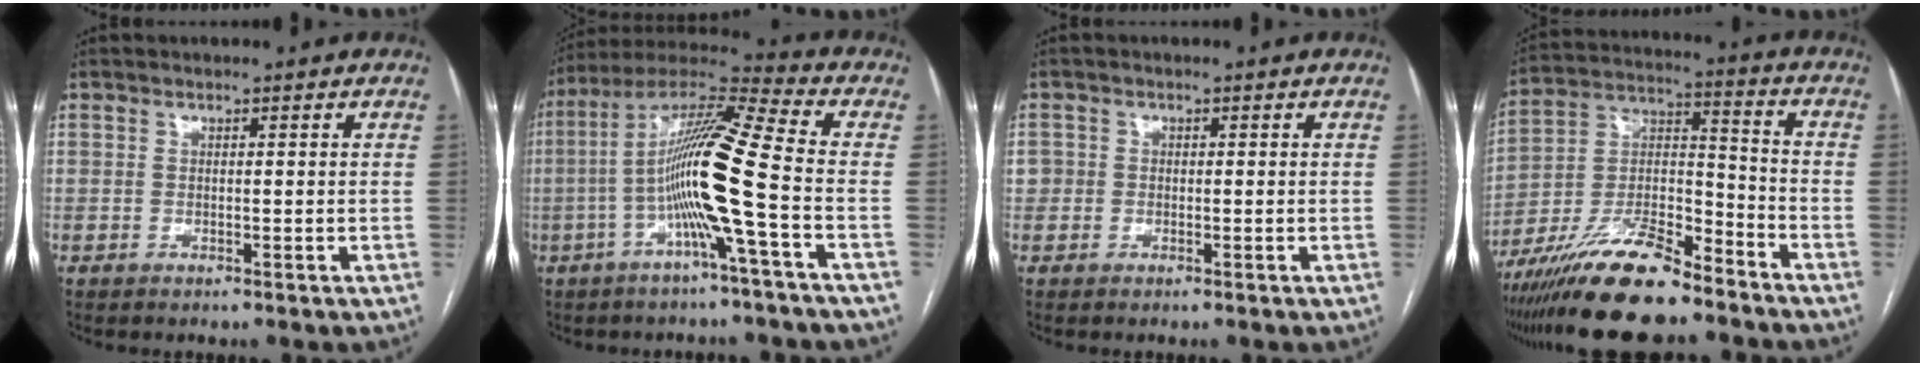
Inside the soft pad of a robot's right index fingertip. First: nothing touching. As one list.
[{"total": 14.6, "force": [-3.1, -1.0, 14.3], "torque": [-0.266, 0.011, -0.070]}, {"total": 2.2, "force": [-0.1, 2.2, 0.4], "torque": [0.000, 0.010, 0.000]}, {"total": 16.1, "force": [-13.0, 2.9, 9.0], "torque": [-0.170, 0.002, -0.235]}]